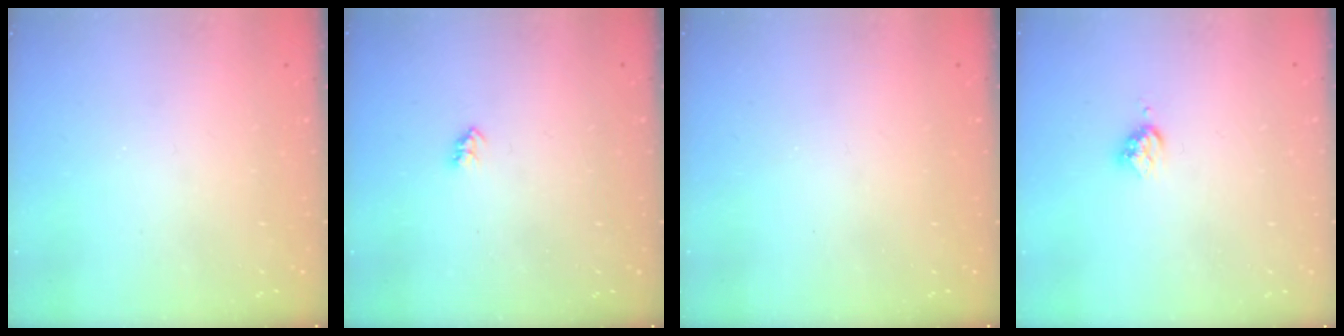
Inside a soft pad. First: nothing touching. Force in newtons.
{"total": 2.3, "press": 2.2, "slide": 0.4}
{"total": 0.0}
{"total": 3.6, "press": 3.5, "slide": 0.6}